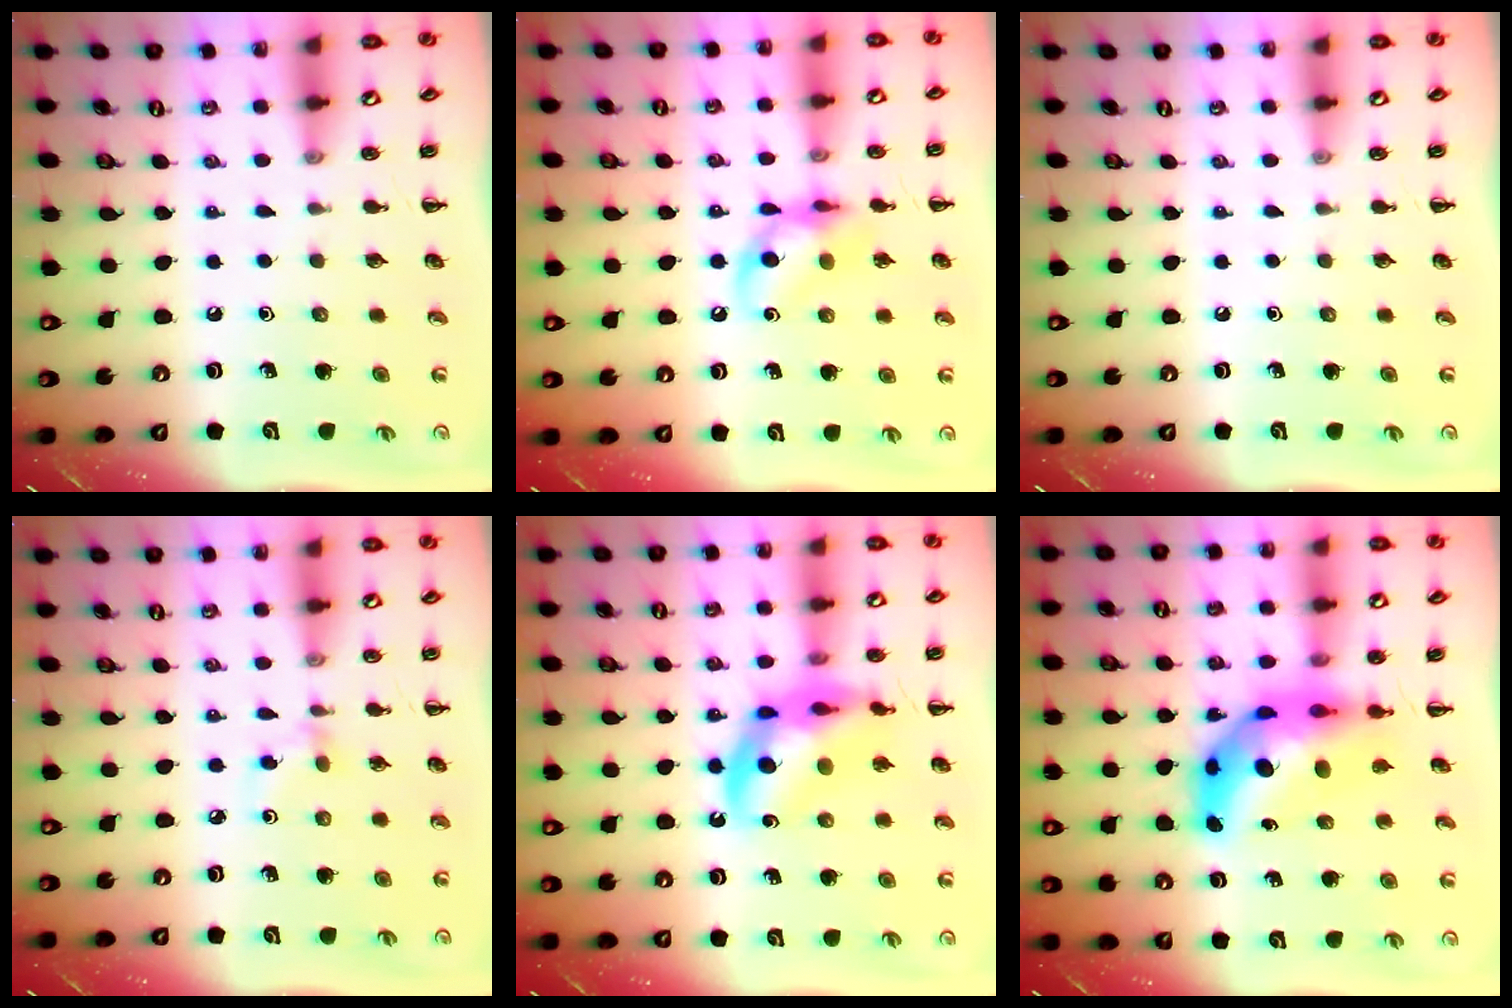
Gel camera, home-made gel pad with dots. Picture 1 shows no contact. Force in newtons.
{"total": 13.1, "press": 12.9, "slide": 2.4}
{"total": 0.0}
{"total": 2.8, "press": 2.6, "slide": 1.0}
{"total": 14.4, "press": 14.0, "slide": 3.4}
{"total": 11.3, "press": 10.8, "slide": 3.4}